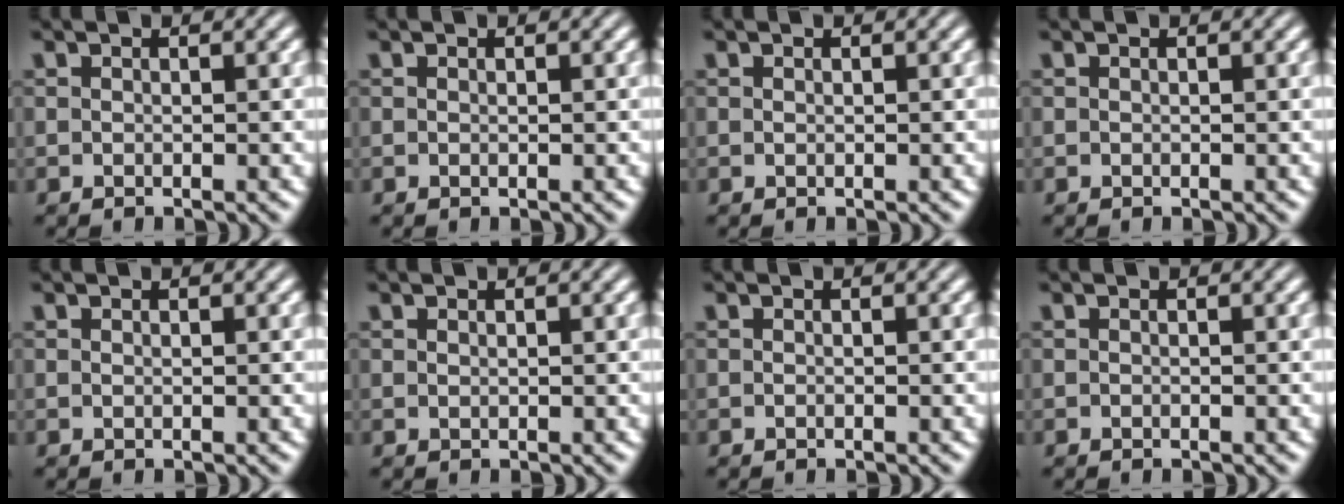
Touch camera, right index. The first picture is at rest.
{"total": 0.0}
{"total": 0.0}
{"total": 0.0}
{"total": 0.0}
{"total": 0.8, "force": [0.4, -0.7, 0.1], "torque": [0.004, -0.001, 0.011]}
{"total": 0.0}
{"total": 0.0}